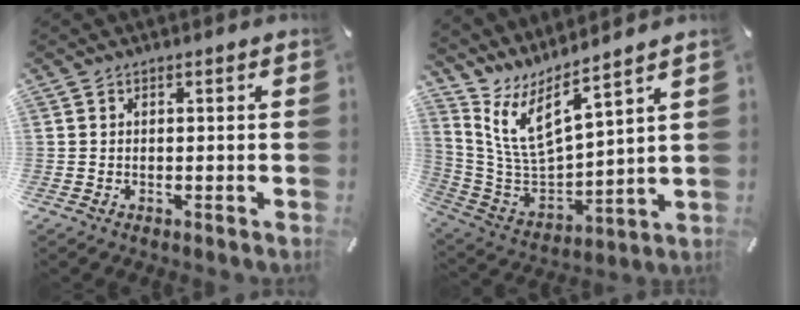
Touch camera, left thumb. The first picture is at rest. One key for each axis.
{"total": 10.0, "fx": 6.9, "fy": 3.2, "fz": 6.6, "tx": -0.163, "ty": -0.060, "tz": 0.125}